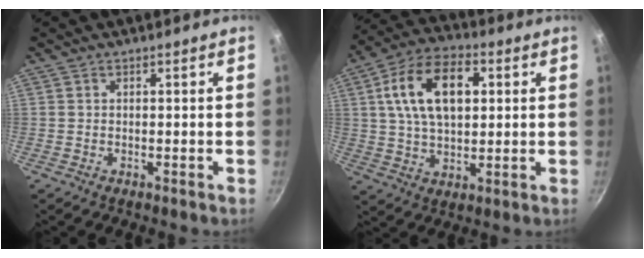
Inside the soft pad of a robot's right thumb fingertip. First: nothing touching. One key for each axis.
{"total": 15.7, "fx": 3.8, "fy": 9.3, "fz": 12.1, "tx": -0.192, "ty": 0.009, "tz": 0.058}